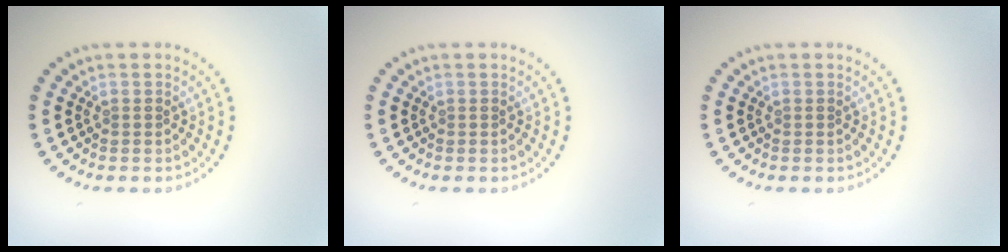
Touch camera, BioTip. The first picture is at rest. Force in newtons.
{"total": 0.0}
{"total": 0.0}